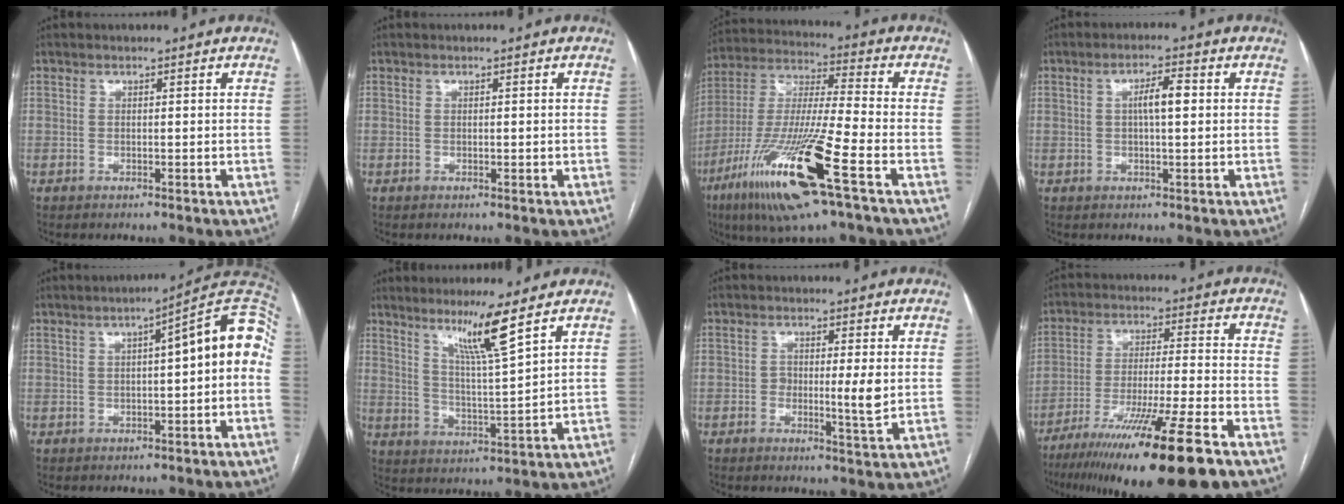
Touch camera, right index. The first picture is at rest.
{"total": 0.8, "force": [-0.1, 0.3, 0.7], "torque": [-0.013, -0.001, 0.001]}
{"total": 20.3, "force": [-9.4, 1.1, 17.9], "torque": [-0.380, -0.043, -0.178]}
{"total": 4.1, "force": [0.6, 0.8, 4.0], "torque": [-0.071, 0.010, 0.007]}
{"total": 10.4, "force": [0.9, 1.6, 10.2], "torque": [-0.131, 0.040, 0.005]}
{"total": 8.0, "force": [5.3, -1.5, 5.8], "torque": [-0.103, -0.020, 0.099]}
{"total": 4.3, "force": [-0.2, 0.7, 4.2], "torque": [-0.066, -0.004, -0.005]}
{"total": 20.7, "force": [-13.9, 0.2, 15.3], "torque": [-0.222, -0.043, -0.231]}